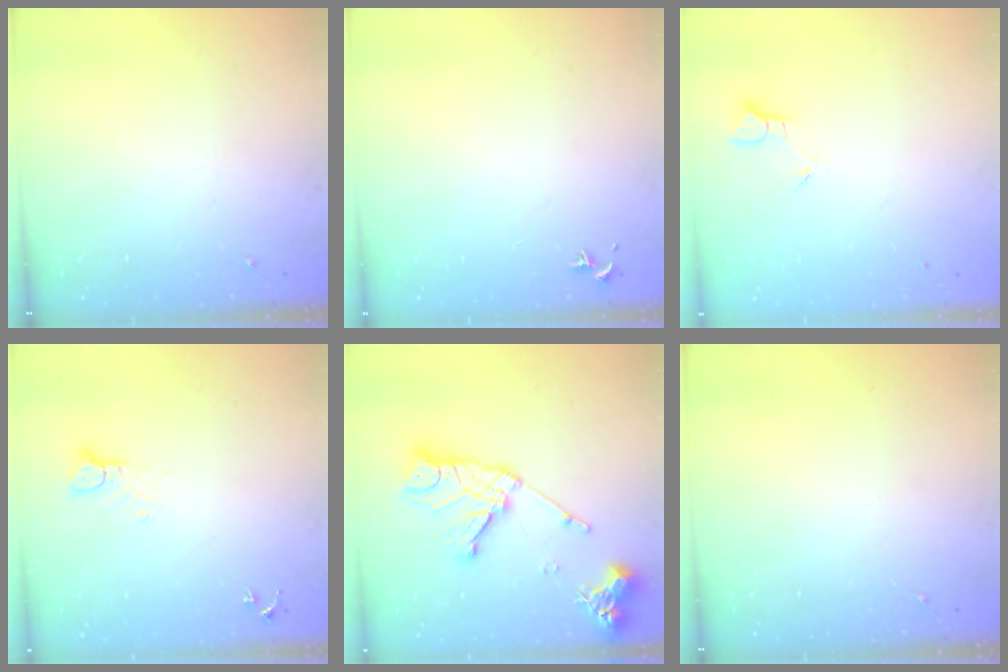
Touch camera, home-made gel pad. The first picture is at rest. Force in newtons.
{"total": 0.8, "press": 0.7, "slide": 0.3}
{"total": 1.9, "press": 1.9, "slide": 0.1}
{"total": 3.1, "press": 3.1, "slide": 0.1}
{"total": 17.2, "press": 17.1, "slide": 1.8}
{"total": 0.0}